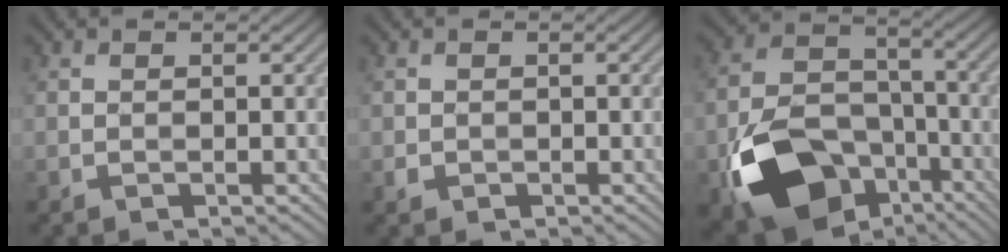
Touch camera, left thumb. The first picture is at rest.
{"total": 0.9, "force": [-0.4, 0.8, 0.4], "torque": [-0.008, -0.006, -0.005]}
{"total": 15.0, "force": [-7.7, 9.7, 8.4], "torque": [-0.181, -0.031, -0.146]}